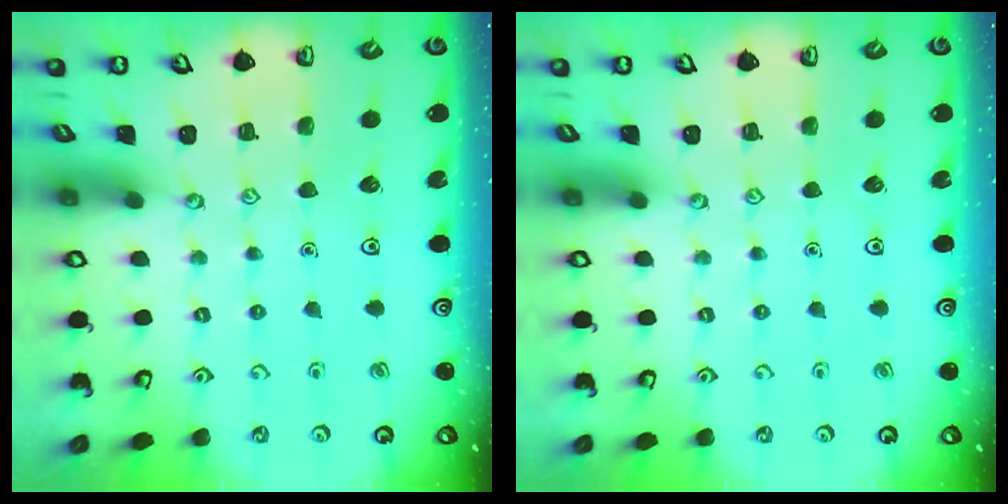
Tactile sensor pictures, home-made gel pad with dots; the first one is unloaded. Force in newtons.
{"total": 0.0}